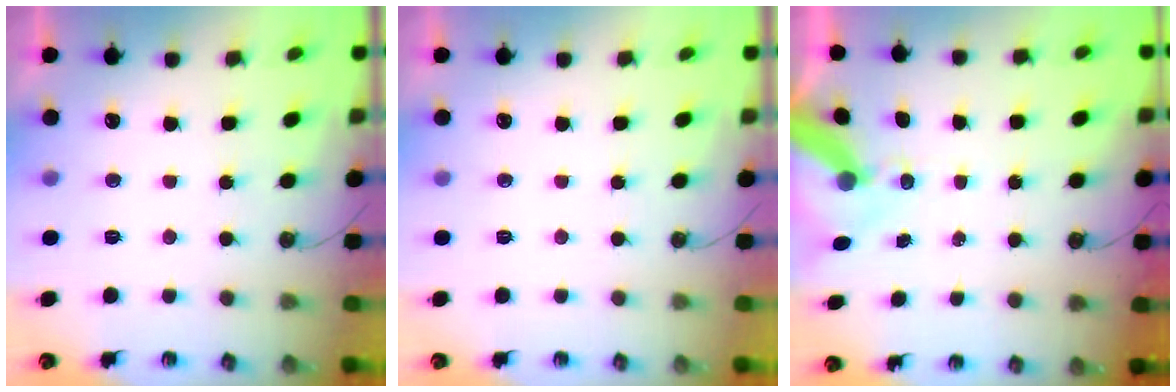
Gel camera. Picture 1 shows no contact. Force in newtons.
{"total": 0.0}
{"total": 10.3, "press": 10.2, "slide": 1.5}